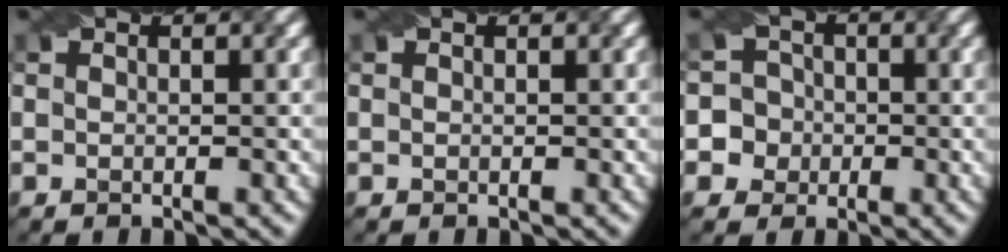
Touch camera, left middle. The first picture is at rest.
{"total": 0.0}
{"total": 6.0, "force": [-1.5, 5.7, 0.8], "torque": [-0.005, 0.018, -0.051]}